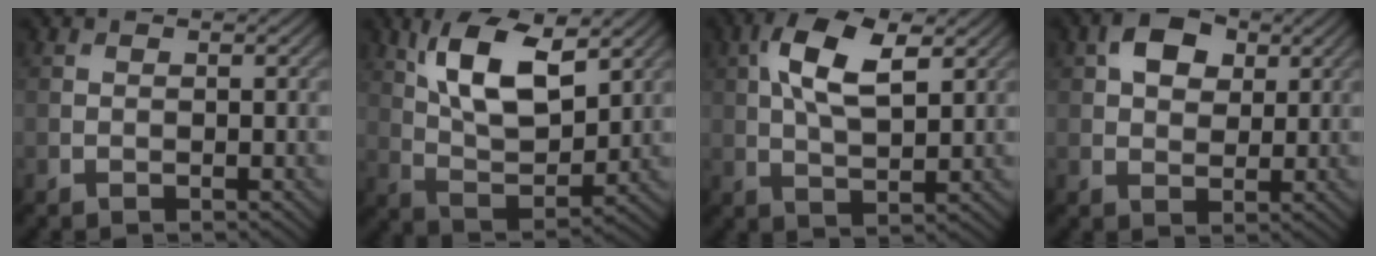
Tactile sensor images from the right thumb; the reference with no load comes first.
{"total": 11.4, "force": [5.1, 4.9, 8.9], "torque": [-0.183, 0.001, 0.101]}
{"total": 9.0, "force": [2.9, 4.0, 7.5], "torque": [-0.160, 0.010, 0.049]}
{"total": 5.3, "force": [2.0, 3.6, 3.3], "torque": [-0.060, 0.008, 0.031]}